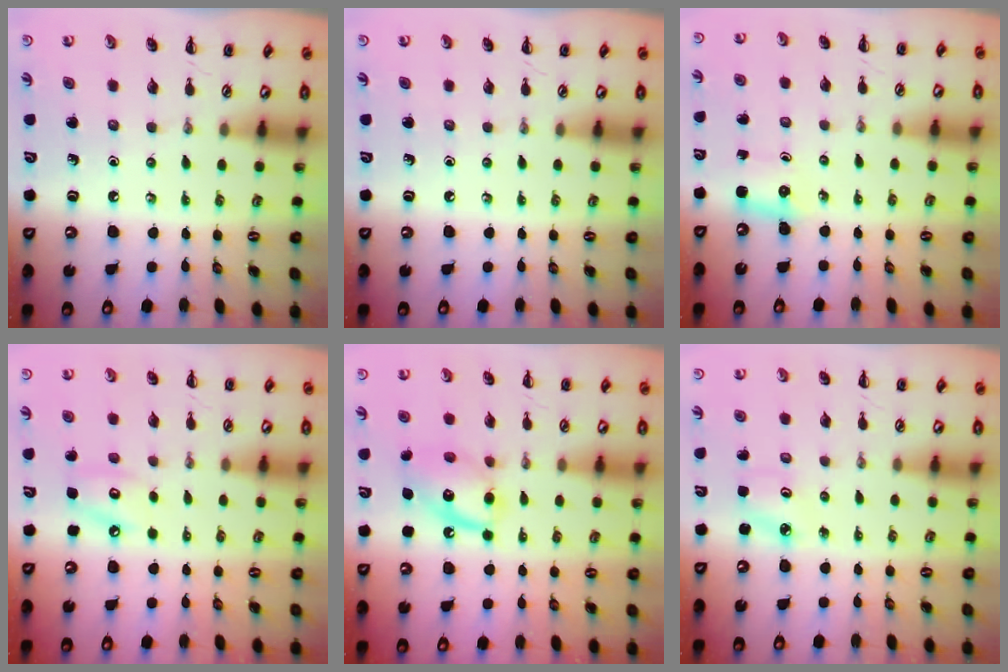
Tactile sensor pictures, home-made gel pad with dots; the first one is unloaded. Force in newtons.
{"total": 0.0}
{"total": 2.5, "press": 2.4, "slide": 0.8}
{"total": 5.7, "press": 5.6, "slide": 0.8}
{"total": 12.3, "press": 12.2, "slide": 0.7}
{"total": 2.5, "press": 2.4, "slide": 0.5}